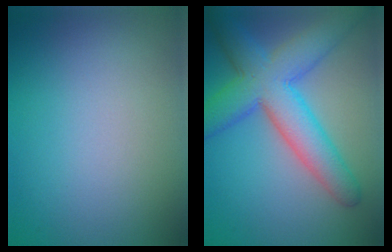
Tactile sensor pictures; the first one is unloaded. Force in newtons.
{"total": 8.2, "press": 8.2, "slide": 0.2}